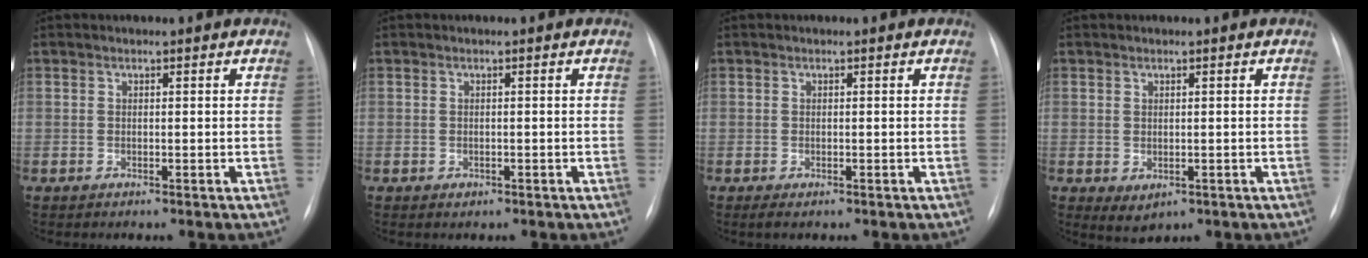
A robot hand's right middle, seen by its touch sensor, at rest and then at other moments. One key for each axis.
{"total": 0.7, "fx": -0.3, "fy": 0.5, "fz": 0.2, "tx": -0.003, "ty": 0.001, "tz": -0.003}
{"total": 1.1, "fx": -0.6, "fy": 0.5, "fz": 0.8, "tx": -0.011, "ty": -0.001, "tz": -0.005}
{"total": 2.4, "fx": -0.5, "fy": 1.6, "fz": 1.7, "tx": -0.025, "ty": -0.006, "tz": 0.005}